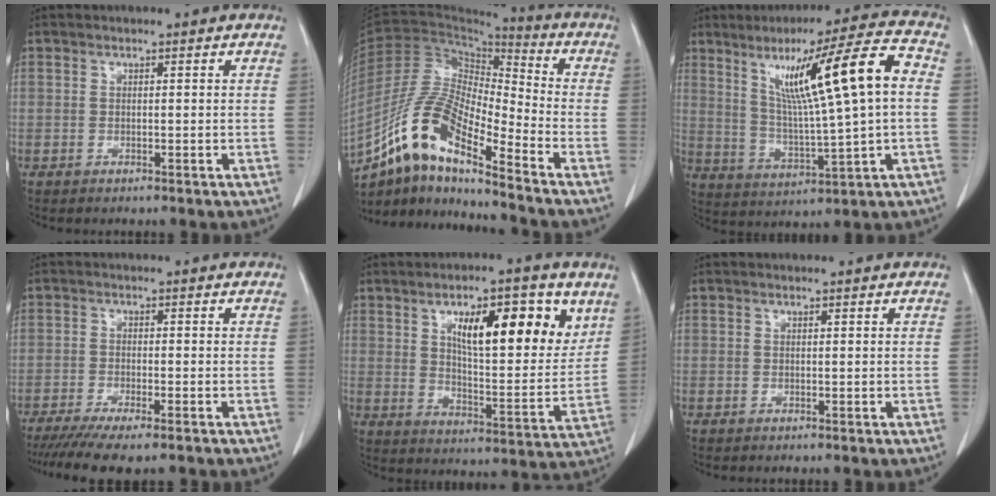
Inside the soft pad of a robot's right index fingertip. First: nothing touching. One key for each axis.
{"total": 14.6, "fx": -10.1, "fy": 2.4, "fz": 10.2, "tx": -0.211, "ty": 0.006, "tz": -0.186}
{"total": 16.1, "fx": 3.5, "fy": 0.2, "fz": 15.7, "tx": -0.255, "ty": 0.017, "tz": 0.061}
{"total": 10.1, "fx": -8.2, "fy": 1.1, "fz": 5.8, "tx": -0.080, "ty": -0.019, "tz": -0.126}
{"total": 16.5, "fx": 7.6, "fy": 4.9, "fz": 13.8, "tx": -0.200, "ty": 0.001, "tz": 0.120}
{"total": 0.0}